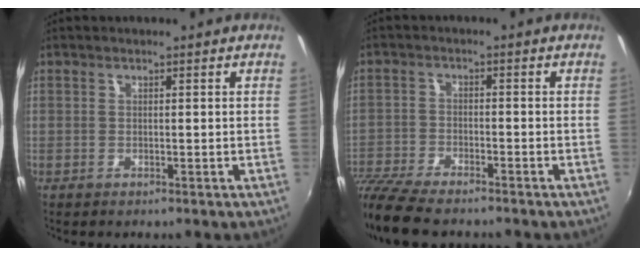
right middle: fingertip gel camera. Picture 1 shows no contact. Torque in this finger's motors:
{"motor_torque": [1.27, -0.87, 0.75, 0.21]}